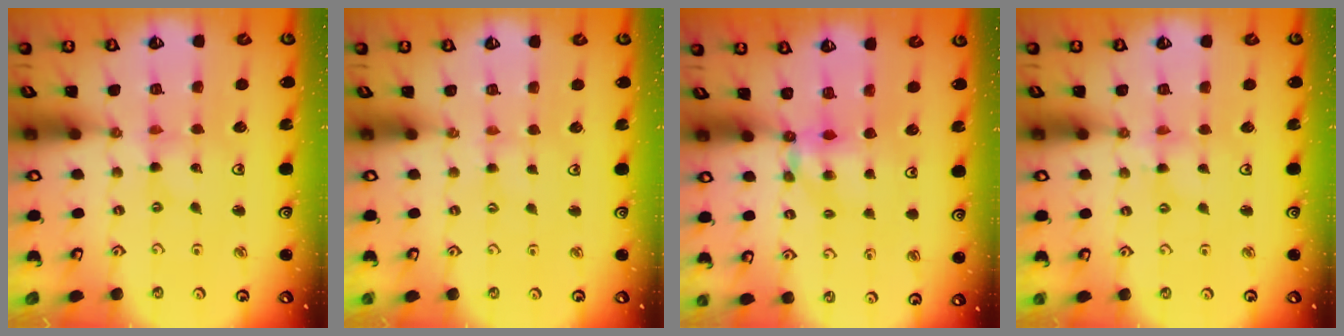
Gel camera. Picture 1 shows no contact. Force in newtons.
{"total": 1.2, "press": 1.1, "slide": 0.2}
{"total": 6.5, "press": 6.5, "slide": 0.1}
{"total": 2.0, "press": 2.0, "slide": 0.2}